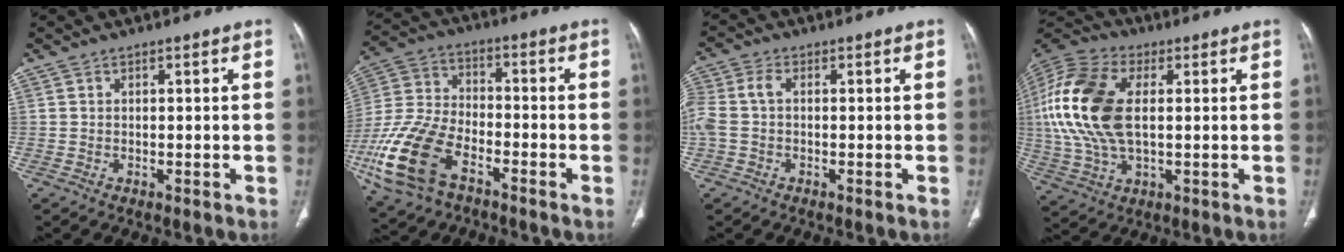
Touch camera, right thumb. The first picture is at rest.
{"total": 17.4, "force": [-8.3, 9.6, 11.9], "torque": [-0.259, 0.027, -0.160]}
{"total": 7.0, "force": [0.0, 4.4, 5.4], "torque": [-0.148, 0.019, 0.000]}
{"total": 19.6, "force": [1.9, 11.1, 16.0], "torque": [-0.360, 0.006, 0.035]}